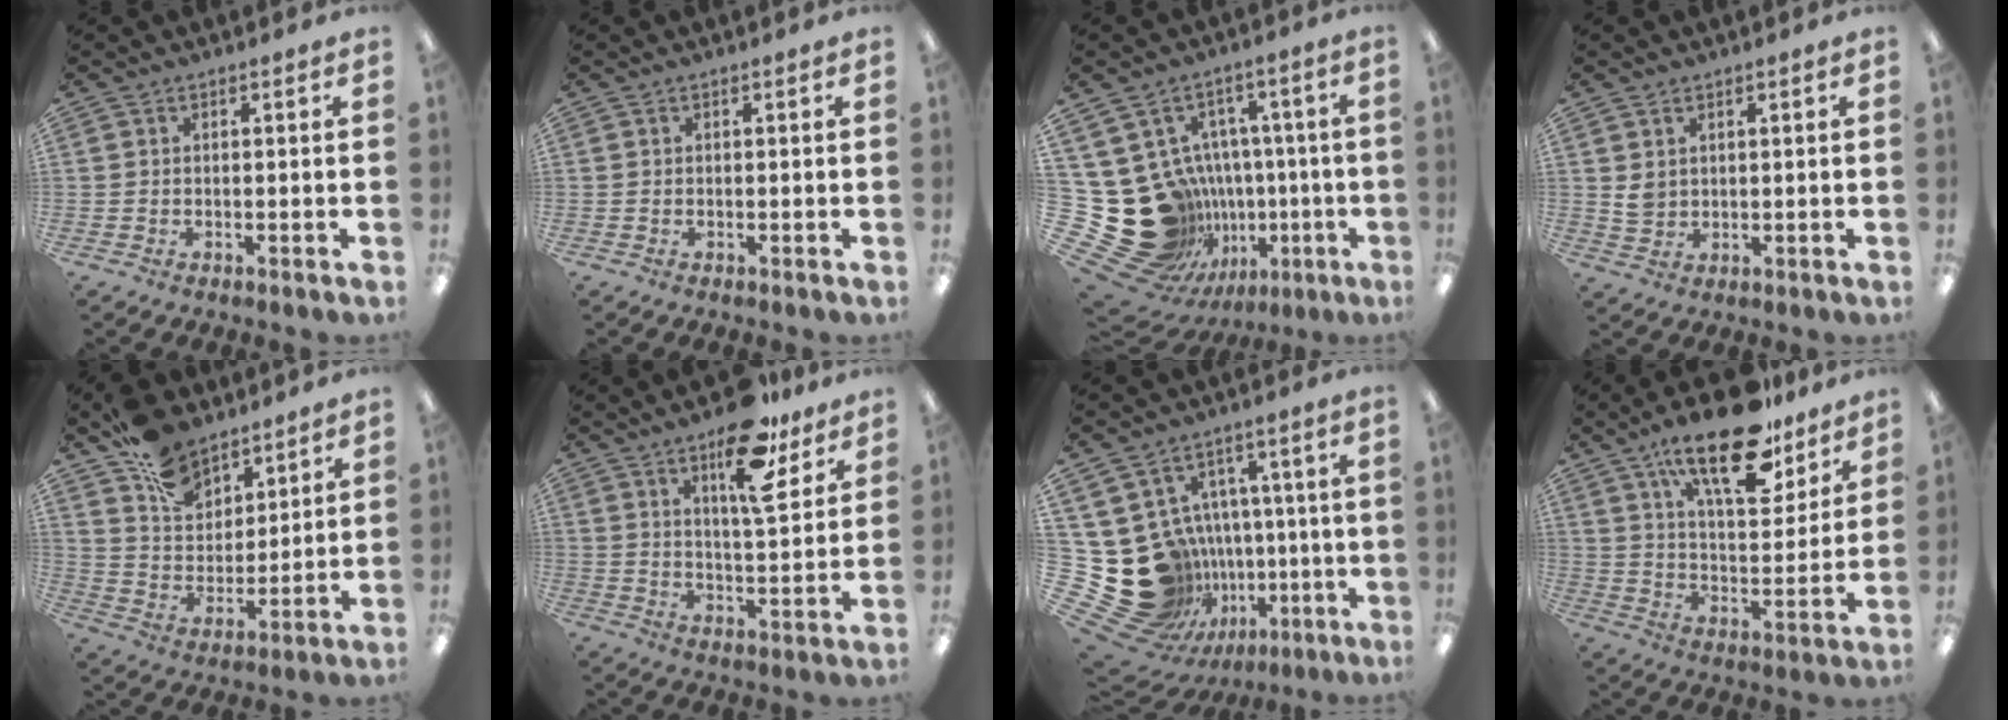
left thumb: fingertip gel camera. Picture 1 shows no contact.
{"total": 0.0}
{"total": 25.2, "force": [-3.2, 21.8, 12.2], "torque": [-0.247, -0.021, 0.024]}
{"total": 3.1, "force": [1.4, 2.5, 1.1], "torque": [-0.016, -0.002, 0.027]}
{"total": 12.8, "force": [9.3, 7.5, 4.5], "torque": [-0.085, -0.051, 0.180]}
{"total": 14.9, "force": [9.5, 5.5, 10.0], "torque": [-0.145, -0.046, 0.158]}
{"total": 21.9, "force": [-2.6, 19.6, 9.5], "torque": [-0.195, -0.017, 0.023]}
{"total": 20.6, "force": [14.2, 8.2, 12.6], "torque": [-0.197, -0.078, 0.235]}